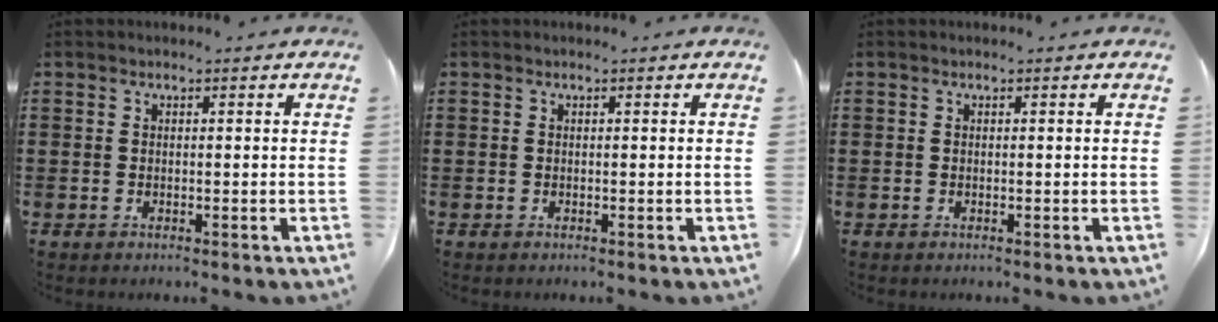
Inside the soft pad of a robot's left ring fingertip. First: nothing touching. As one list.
[{"total": 0.0}, {"total": 0.0}]